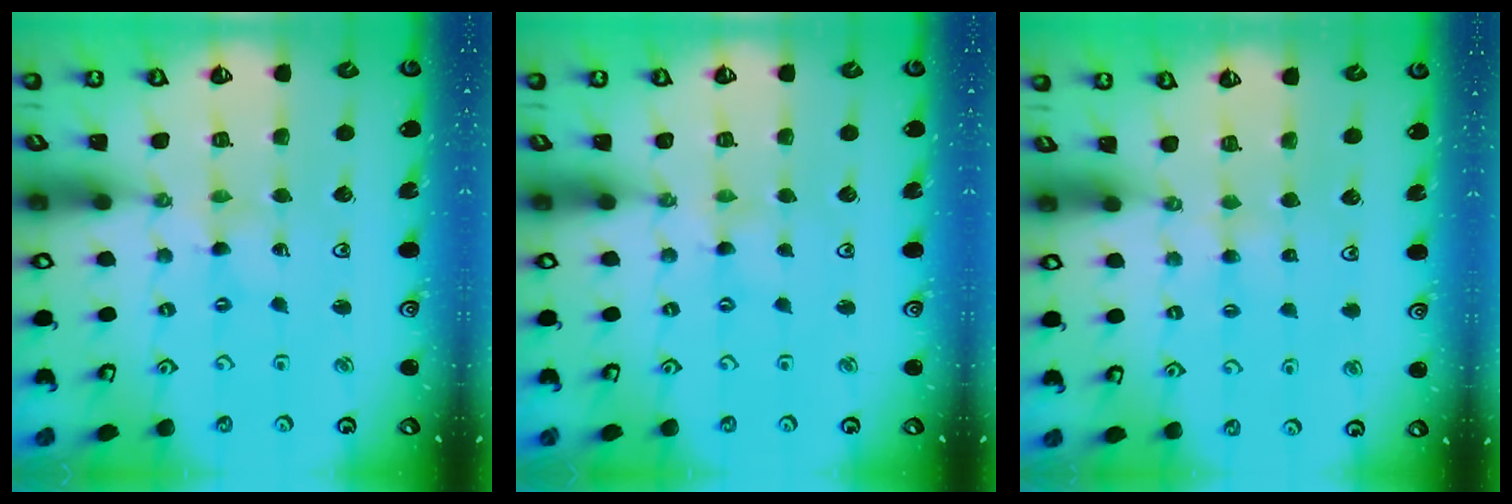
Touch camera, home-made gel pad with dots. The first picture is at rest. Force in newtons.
{"total": 0.0}
{"total": 2.9, "press": 2.8, "slide": 0.5}